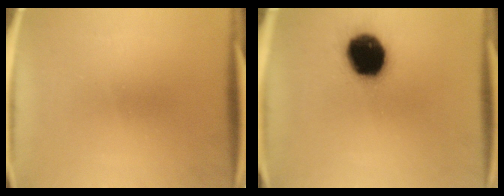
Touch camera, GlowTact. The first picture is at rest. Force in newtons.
{"total": 18.4}